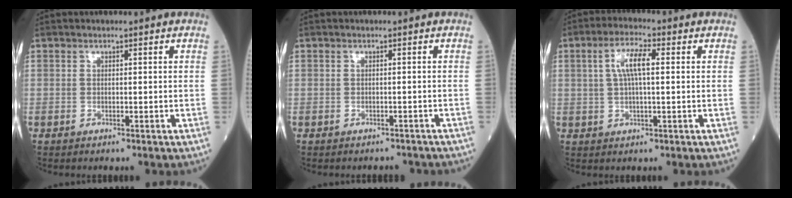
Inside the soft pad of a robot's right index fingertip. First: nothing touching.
{"total": 2.8, "force": [-2.5, 1.1, 0.3], "torque": [-0.002, 0.001, -0.032]}
{"total": 5.9, "force": [1.3, 1.3, 5.6], "torque": [-0.112, 0.014, 0.025]}